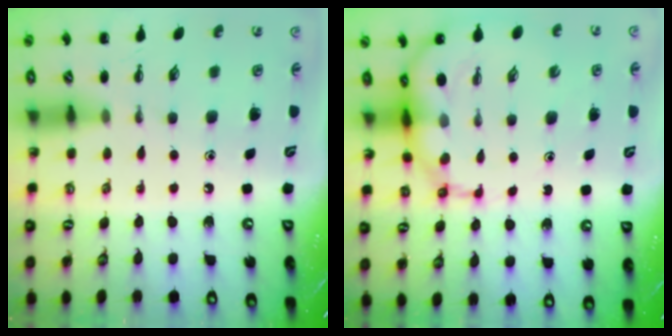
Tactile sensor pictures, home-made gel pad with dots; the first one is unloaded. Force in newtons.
{"total": 10.2, "press": 9.7, "slide": 3.1}